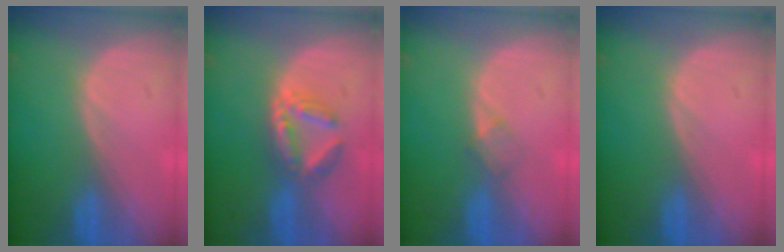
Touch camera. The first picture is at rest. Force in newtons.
{"total": 5.8, "press": 5.5, "slide": 1.6}
{"total": 1.8, "press": 1.8, "slide": 0.2}
{"total": 0.0}